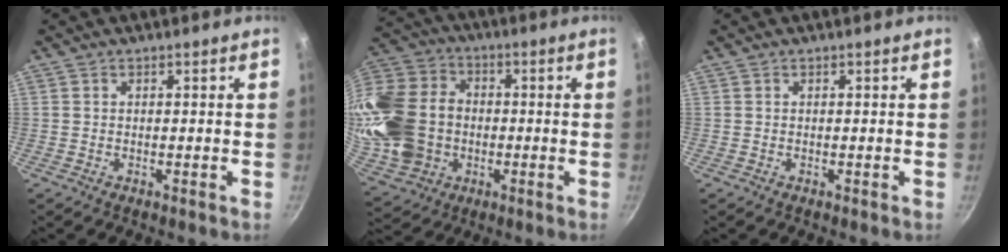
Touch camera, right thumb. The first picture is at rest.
{"total": 22.6, "force": [-1.7, 18.1, 13.5], "torque": [-0.276, 0.030, -0.020]}
{"total": 0.0}